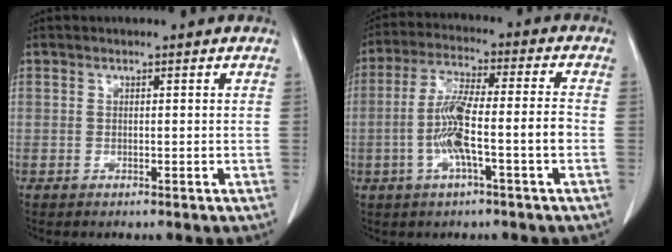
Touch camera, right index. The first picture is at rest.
{"total": 9.8, "force": [-2.6, 0.5, 9.4], "torque": [-0.188, 0.015, -0.048]}